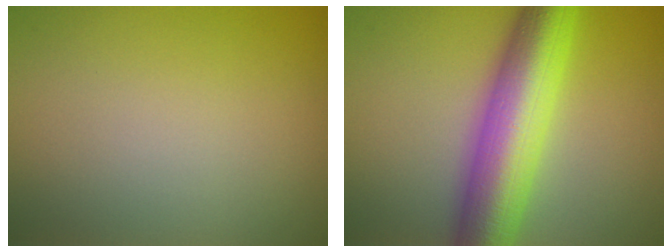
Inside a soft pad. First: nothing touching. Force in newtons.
{"total": 10.0, "press": 10.0, "slide": 0.1}